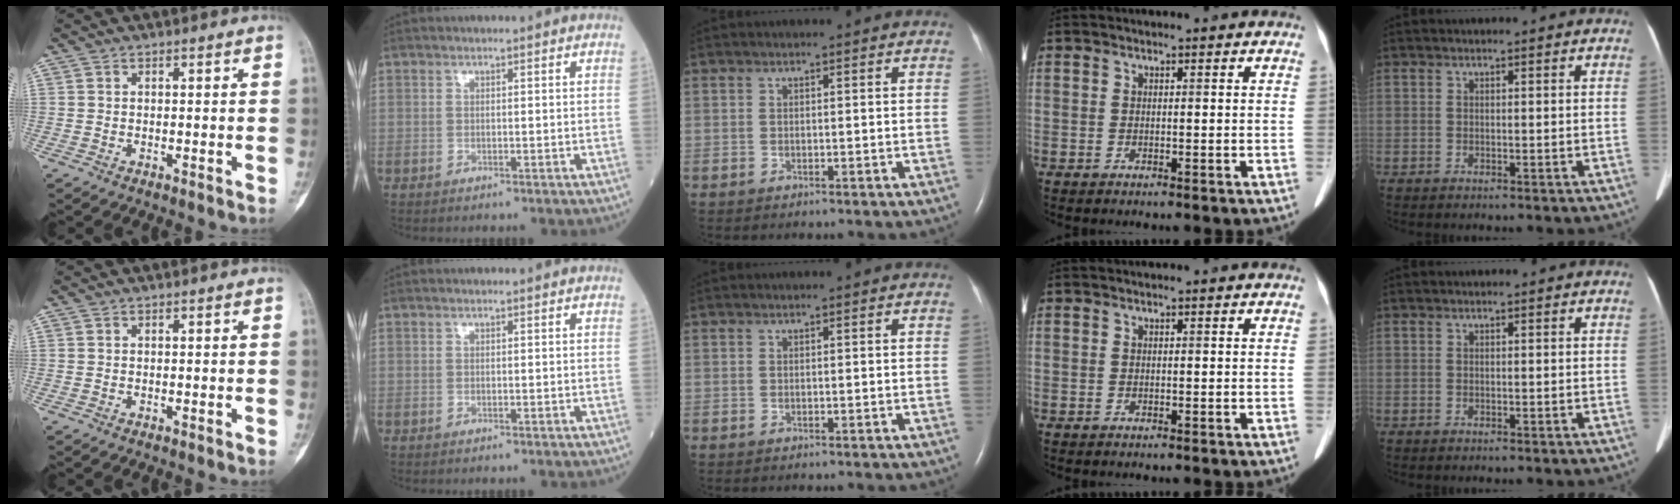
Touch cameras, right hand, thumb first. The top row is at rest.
{}